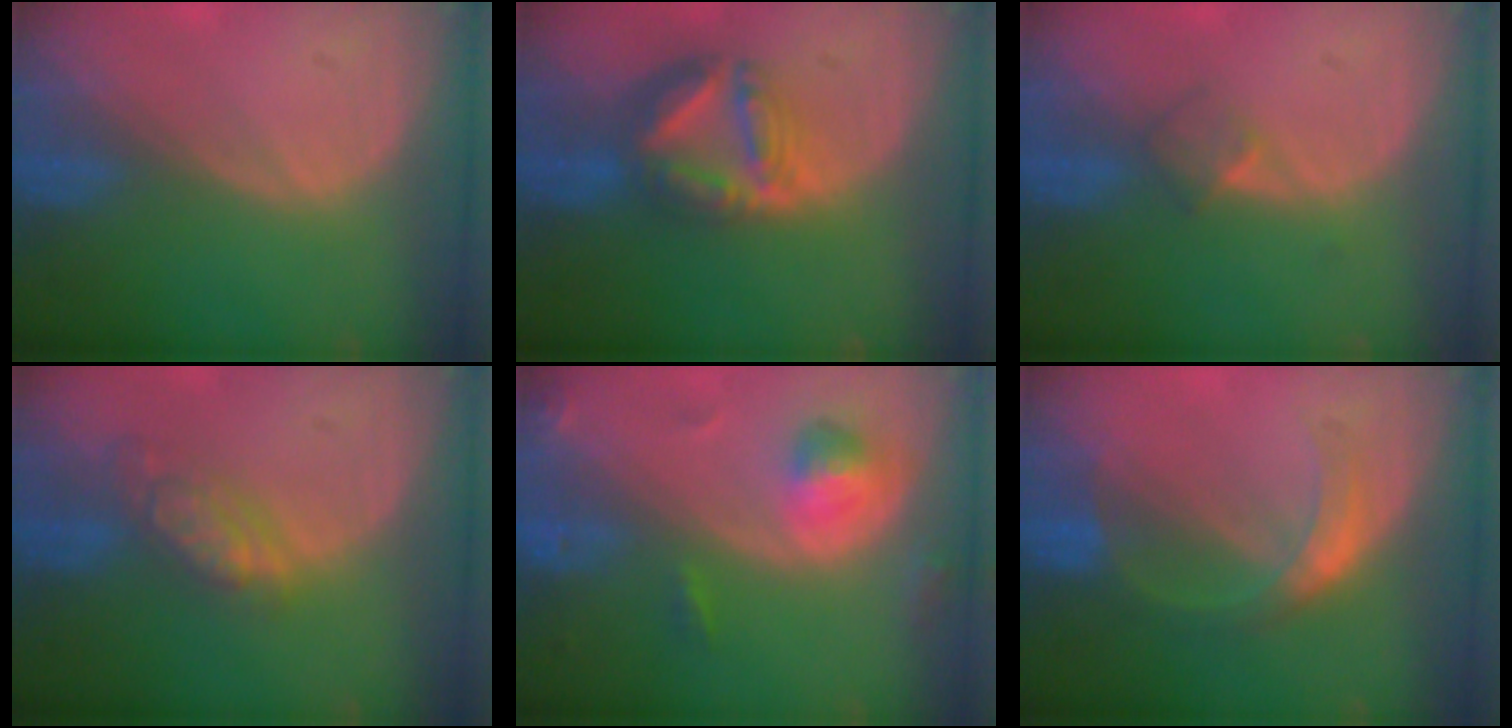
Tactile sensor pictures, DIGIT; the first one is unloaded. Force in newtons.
{"total": 8.2, "press": 7.0, "slide": 4.2}
{"total": 2.3, "press": 2.0, "slide": 1.1}
{"total": 5.6, "press": 4.9, "slide": 2.7}
{"total": 5.4, "press": 5.0, "slide": 2.1}
{"total": 5.4, "press": 5.0, "slide": 2.2}